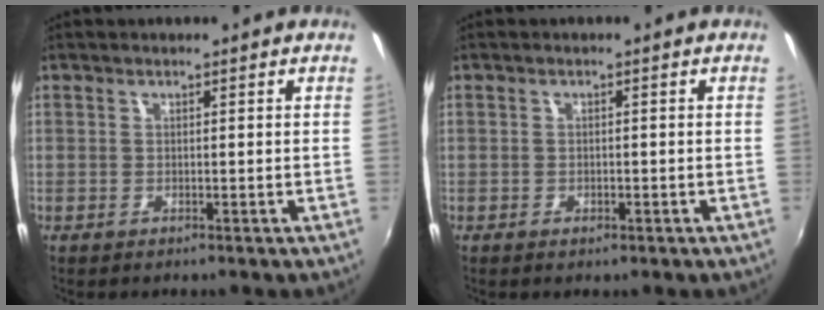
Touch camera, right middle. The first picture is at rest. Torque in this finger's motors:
{"motor_torque": [-0.19, 0.01, -0.04, -0.01]}